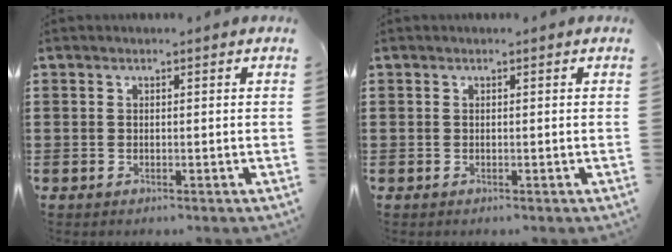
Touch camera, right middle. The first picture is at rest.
{"total": 0.0}